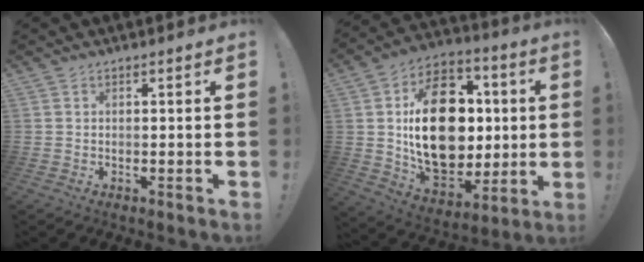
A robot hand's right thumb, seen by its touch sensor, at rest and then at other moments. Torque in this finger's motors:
{"motor_torque": [0.37, 2.75, 2.77, 0.00, 0.87]}